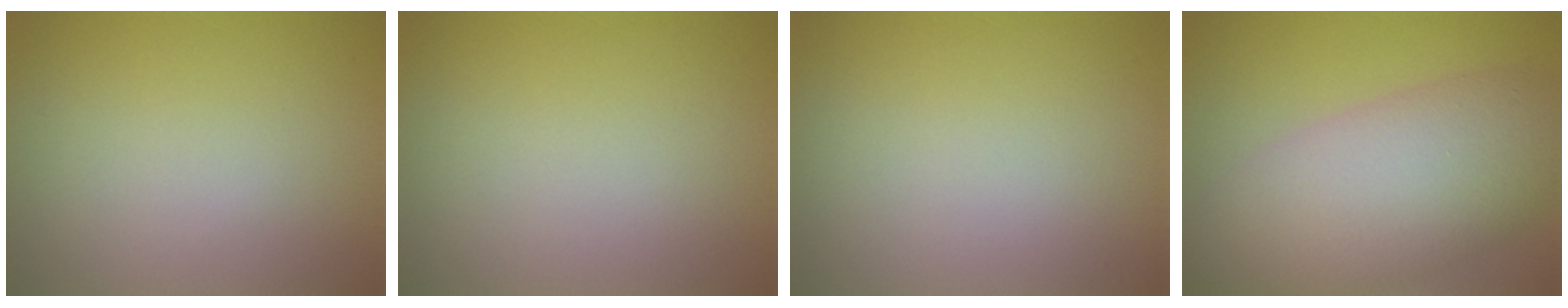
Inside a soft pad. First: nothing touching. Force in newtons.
{"total": 0.0}
{"total": 0.0}
{"total": 10.0, "press": 10.0, "slide": 0.6}